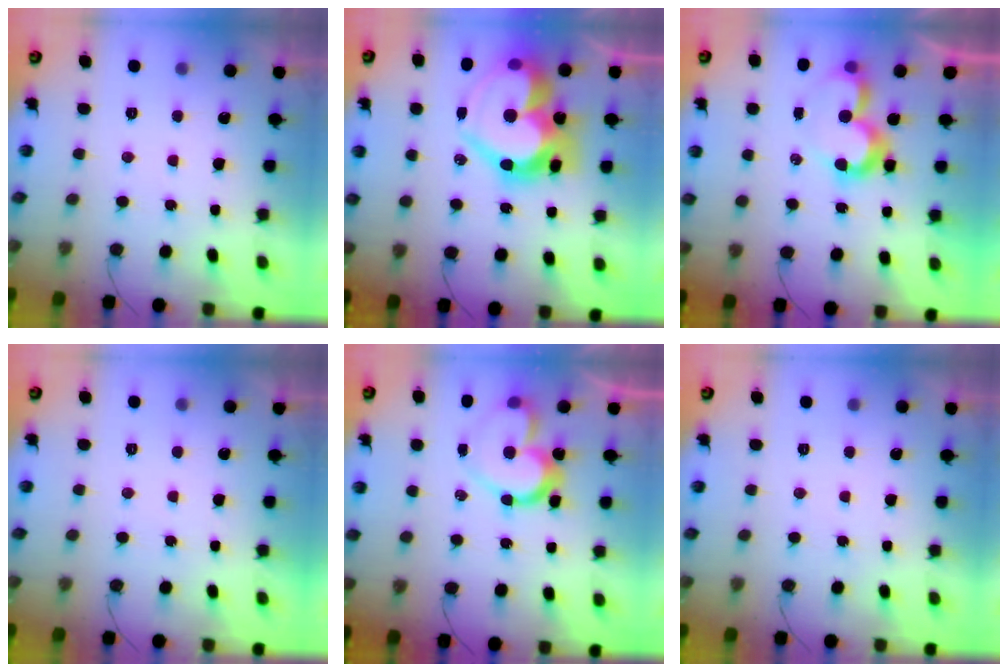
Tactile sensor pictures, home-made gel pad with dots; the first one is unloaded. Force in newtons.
{"total": 27.0, "press": 26.9, "slide": 2.6}
{"total": 7.6, "press": 7.5, "slide": 0.6}
{"total": 1.8, "press": 1.8, "slide": 0.0}
{"total": 14.7, "press": 14.6, "slide": 1.1}
{"total": 0.0}